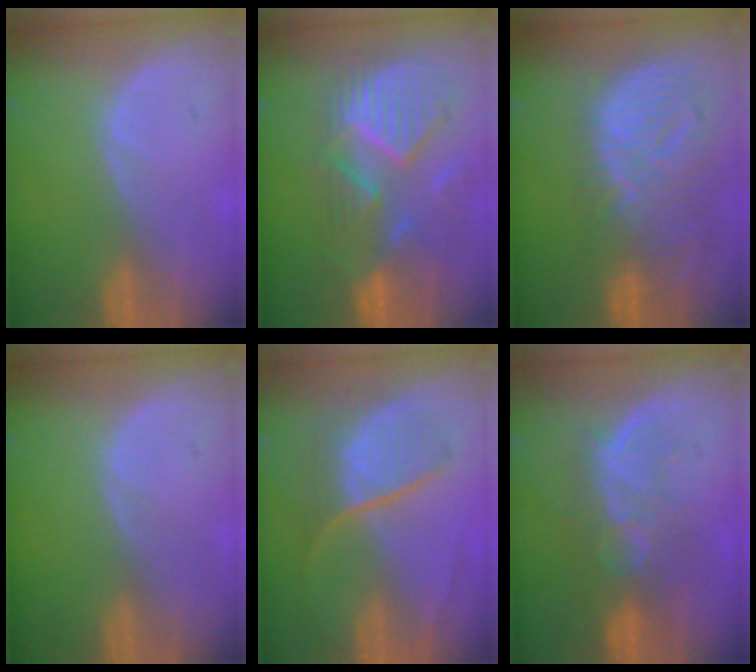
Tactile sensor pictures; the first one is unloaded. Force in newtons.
{"total": 11.4, "press": 10.1, "slide": 5.2}
{"total": 12.6, "press": 11.0, "slide": 6.2}
{"total": 0.0}
{"total": 7.0, "press": 6.9, "slide": 1.5}
{"total": 9.9, "press": 8.4, "slide": 5.1}